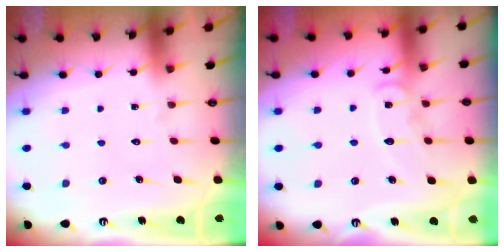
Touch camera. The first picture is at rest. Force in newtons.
{"total": 9.0, "press": 8.9, "slide": 0.7}